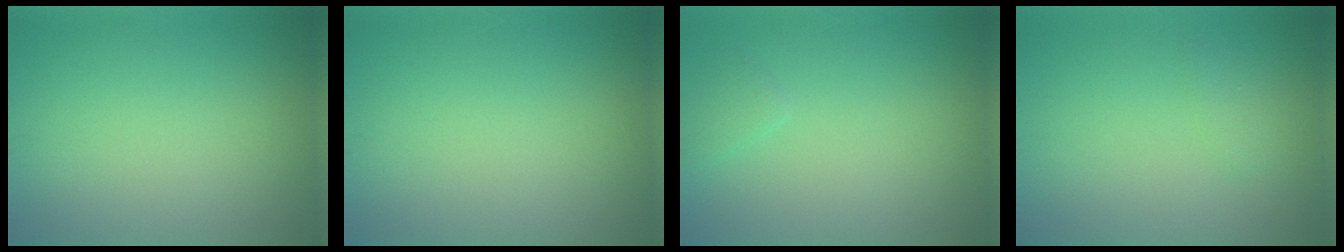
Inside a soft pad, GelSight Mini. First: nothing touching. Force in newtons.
{"total": 0.0}
{"total": 0.9, "press": 0.9, "slide": 0.1}
{"total": 1.0, "press": 1.0, "slide": 0.1}